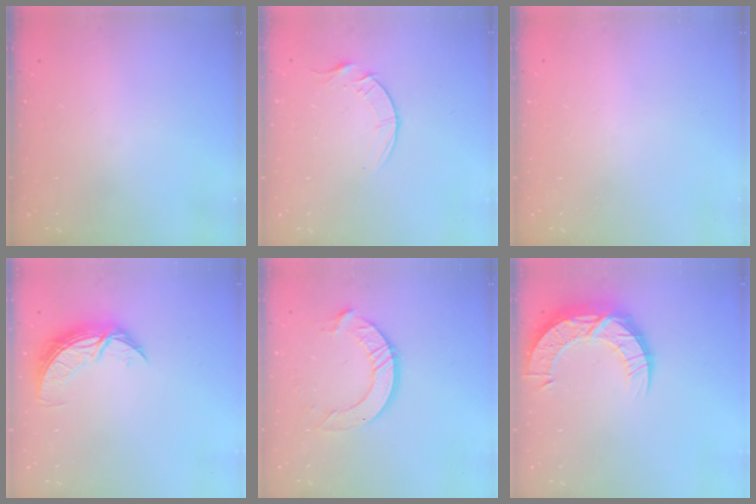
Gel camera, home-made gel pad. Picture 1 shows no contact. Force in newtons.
{"total": 6.1, "press": 6.1, "slide": 0.8}
{"total": 0.0}
{"total": 9.6, "press": 9.6, "slide": 1.0}
{"total": 10.2, "press": 10.2, "slide": 1.0}
{"total": 14.4, "press": 14.3, "slide": 0.9}